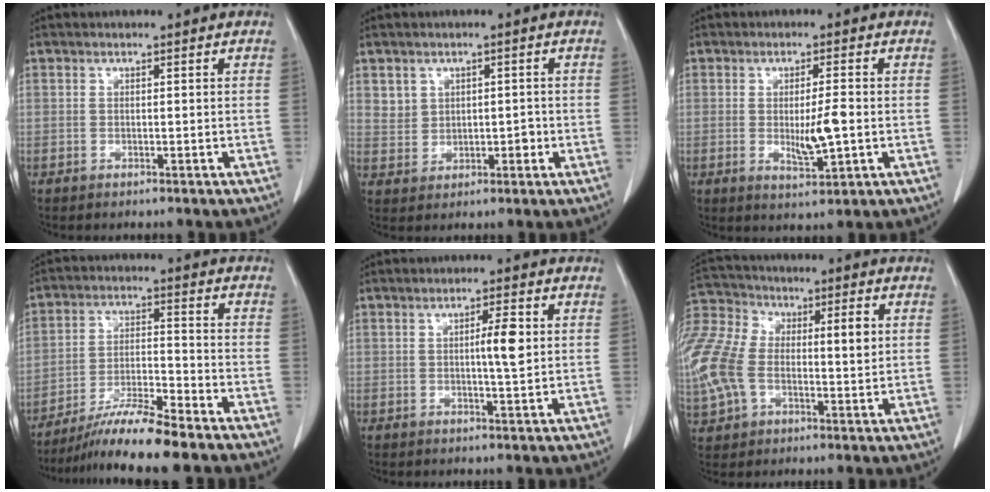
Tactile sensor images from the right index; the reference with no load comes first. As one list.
[{"total": 3.8, "force": [0.8, 3.3, 1.6], "torque": [-0.021, 0.009, 0.021]}, {"total": 5.3, "force": [-0.6, 0.9, 5.2], "torque": [-0.087, -0.009, -0.005]}, {"total": 8.8, "force": [-7.4, -0.6, 4.6], "torque": [-0.086, -0.016, -0.136]}, {"total": 4.0, "force": [0.5, 0.2, 4.0], "torque": [-0.062, -0.001, 0.007]}, {"total": 21.4, "force": [1.1, 12.8, 17.2], "torque": [-0.414, 0.045, 0.030]}]